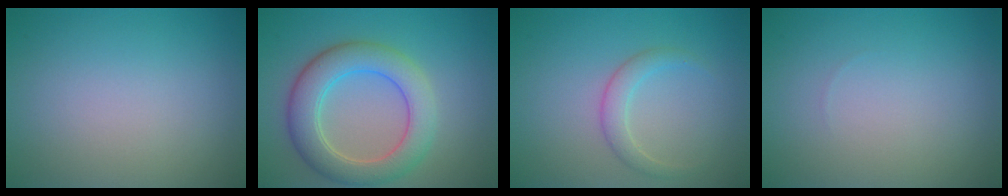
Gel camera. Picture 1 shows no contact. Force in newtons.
{"total": 6.0, "press": 6.0, "slide": 0.1}
{"total": 1.8, "press": 1.8, "slide": 0.2}
{"total": 0.0}